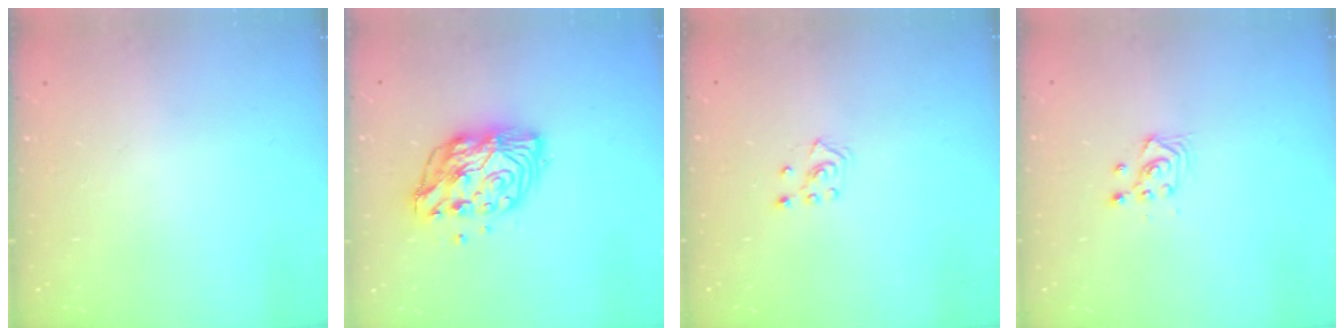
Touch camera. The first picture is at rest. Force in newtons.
{"total": 12.6, "press": 12.6, "slide": 1.1}
{"total": 2.8, "press": 2.7, "slide": 0.5}
{"total": 3.4, "press": 3.1, "slide": 1.2}